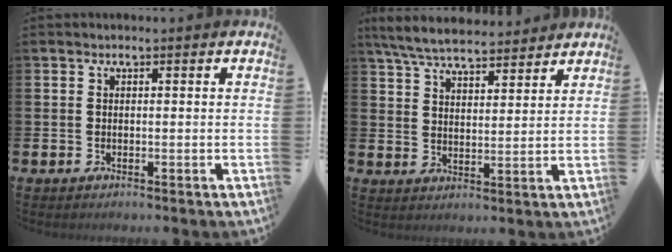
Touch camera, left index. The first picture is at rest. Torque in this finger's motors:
{"motor_torque": [1.09, -1.04, 0.67, 0.09]}